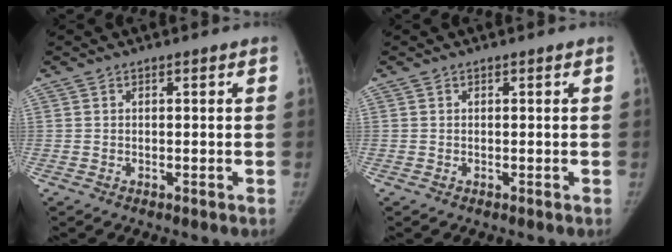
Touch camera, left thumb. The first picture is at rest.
{"total": 0.0}